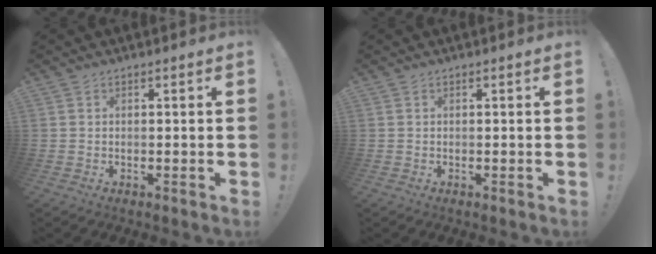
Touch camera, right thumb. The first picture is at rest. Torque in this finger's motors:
{"motor_torque": [0.00, 0.00, 0.00, 0.00, 0.00]}